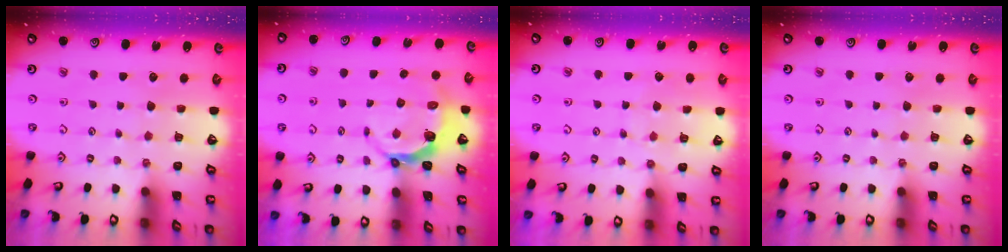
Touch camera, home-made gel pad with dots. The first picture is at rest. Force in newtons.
{"total": 4.5, "press": 3.2, "slide": 3.2}
{"total": 4.2, "press": 4.1, "slide": 0.6}
{"total": 0.0}